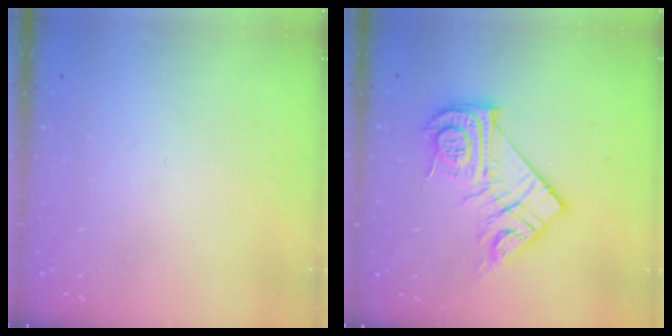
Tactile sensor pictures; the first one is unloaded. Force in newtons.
{"total": 16.9, "press": 16.9, "slide": 1.5}